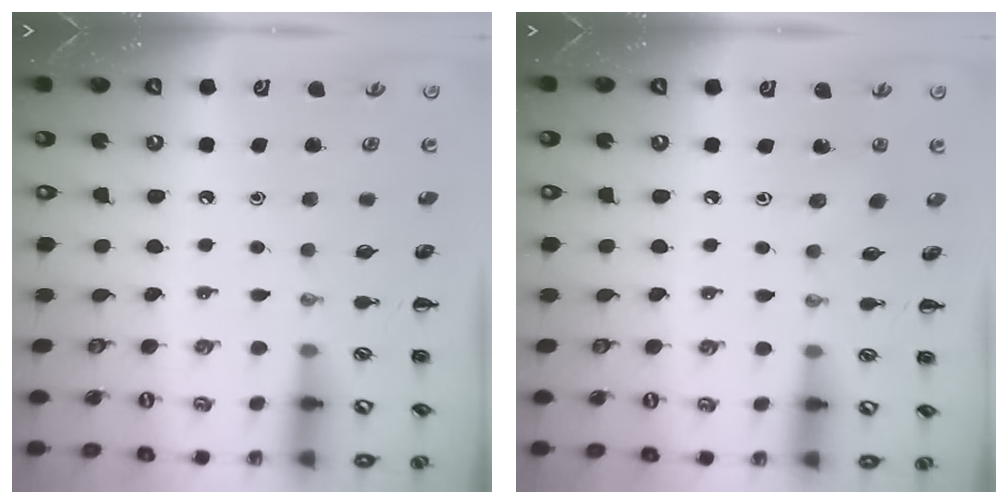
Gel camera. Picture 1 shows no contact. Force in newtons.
{"total": 2.6, "press": 2.5, "slide": 0.9}